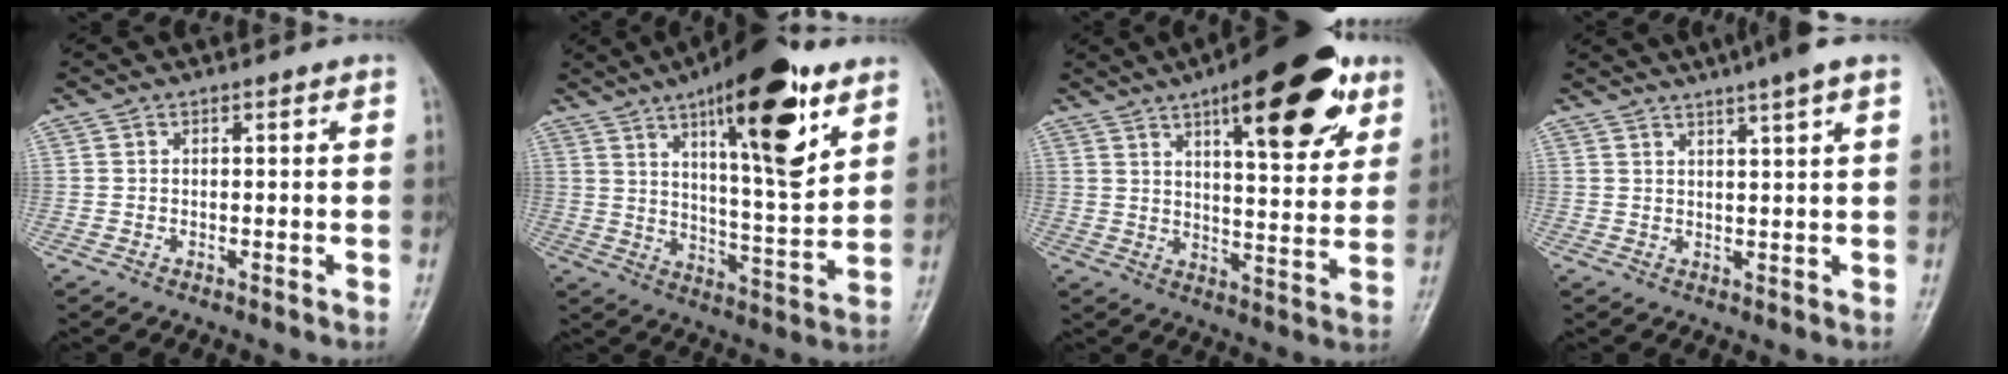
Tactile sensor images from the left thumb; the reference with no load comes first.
{"total": 20.3, "force": [10.6, 5.9, 16.3], "torque": [-0.214, -0.046, 0.162]}
{"total": 20.4, "force": [10.6, 7.2, 15.8], "torque": [-0.188, -0.031, 0.151]}
{"total": 6.5, "force": [4.7, 0.2, 4.6], "torque": [-0.064, 0.008, 0.069]}